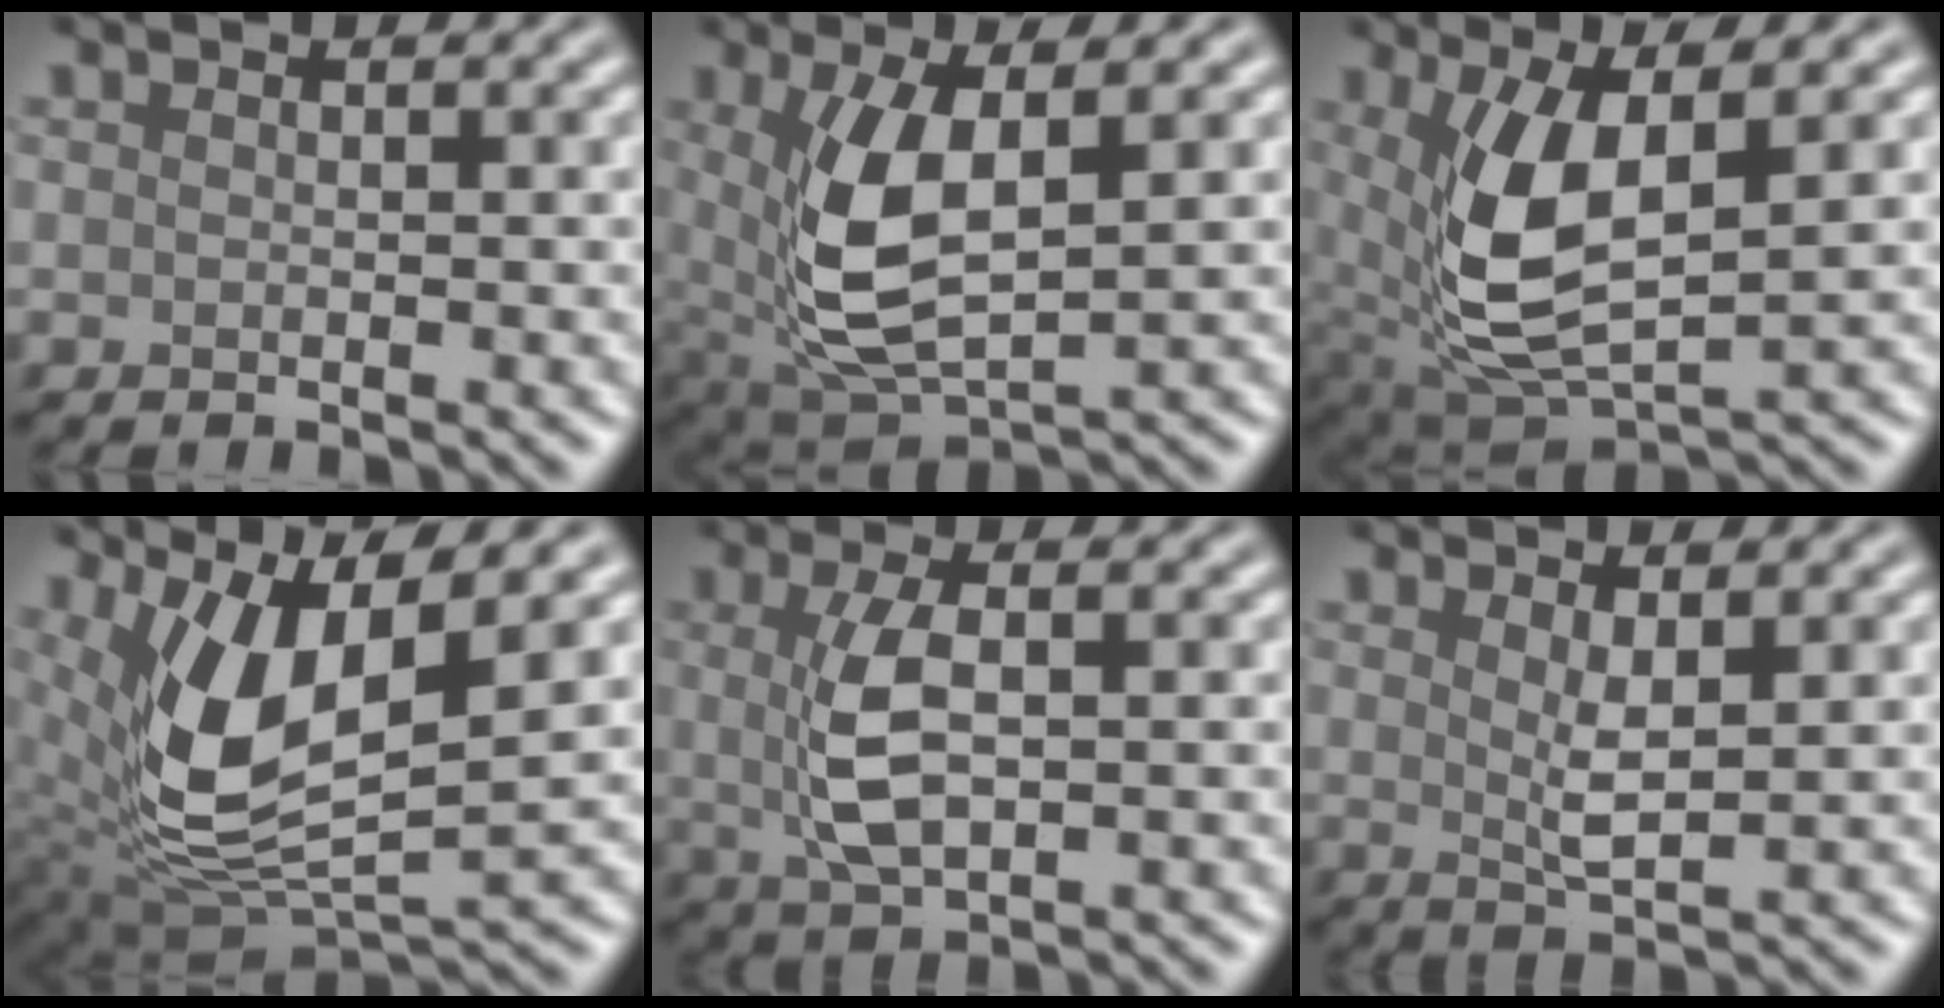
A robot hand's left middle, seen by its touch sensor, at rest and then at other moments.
{"total": 7.3, "force": [0.9, 3.2, 6.5], "torque": [-0.152, -0.015, 0.024]}
{"total": 8.3, "force": [1.2, 3.8, 7.2], "torque": [-0.170, -0.016, 0.031]}
{"total": 9.3, "force": [2.9, 3.8, 8.0], "torque": [-0.171, -0.013, 0.059]}
{"total": 4.0, "force": [0.2, 1.4, 3.8], "torque": [-0.088, -0.002, 0.010]}
{"total": 2.0, "force": [0.7, 0.3, 1.9], "torque": [-0.040, -0.010, 0.018]}